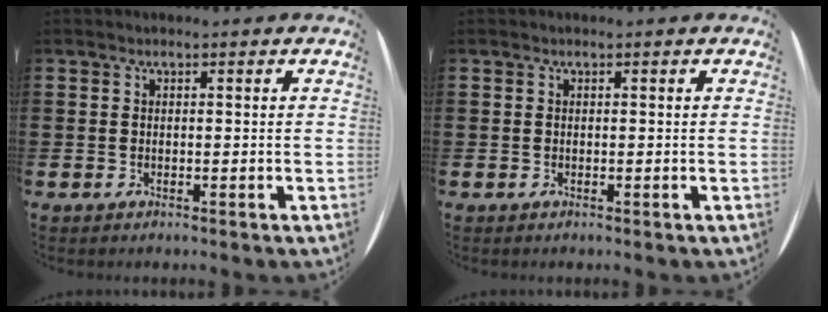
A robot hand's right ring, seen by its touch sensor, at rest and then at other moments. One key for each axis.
{"total": 0.0}